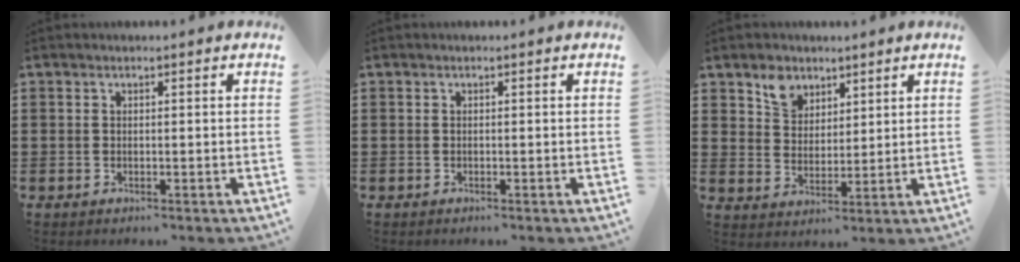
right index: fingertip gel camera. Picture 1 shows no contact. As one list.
[{"total": 0.0}, {"total": 4.9, "force": [3.4, 3.4, 0.9], "torque": [-0.029, 0.009, 0.063]}]